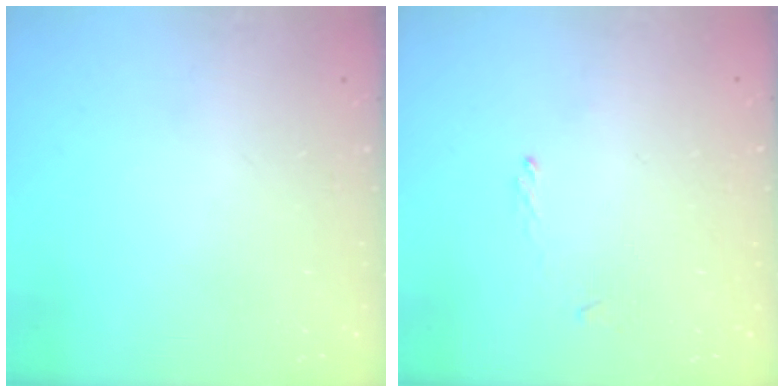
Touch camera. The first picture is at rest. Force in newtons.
{"total": 1.1, "press": 1.0, "slide": 0.5}